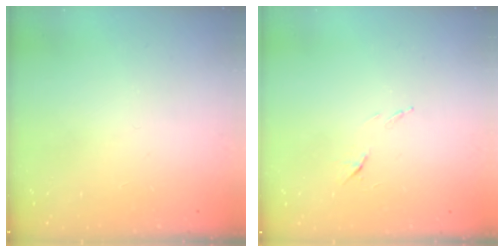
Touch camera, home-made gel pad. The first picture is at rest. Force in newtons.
{"total": 6.8, "press": 6.8, "slide": 0.8}